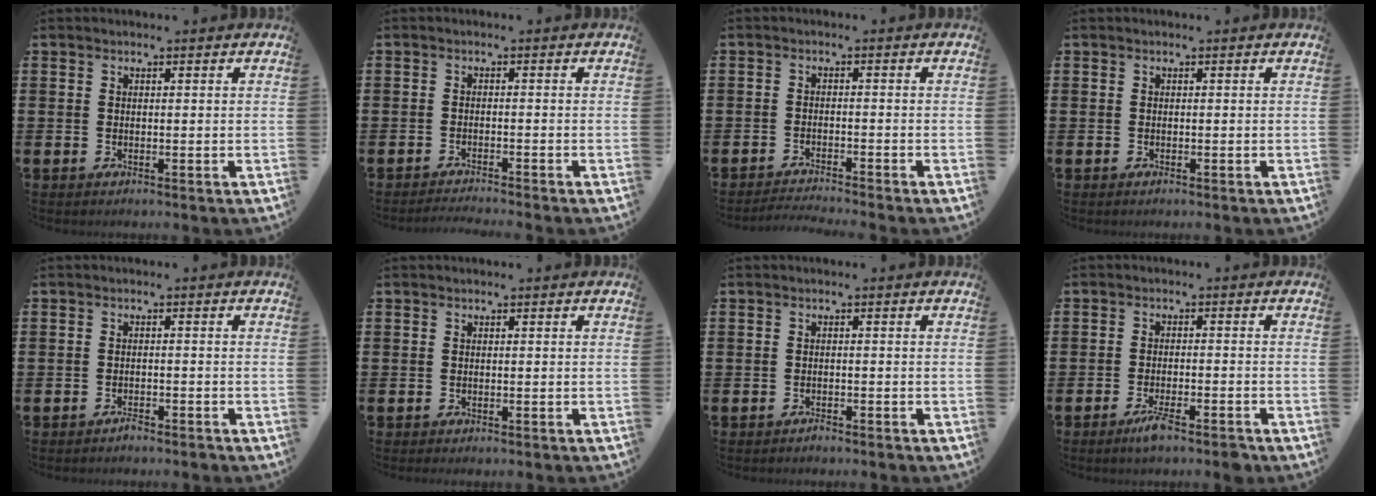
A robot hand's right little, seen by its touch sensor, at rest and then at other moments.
{"total": 1.2, "force": [-1.2, -0.3, 0.2], "torque": [-0.004, 0.000, -0.023]}
{"total": 1.6, "force": [-1.6, -0.3, 0.2], "torque": [-0.004, 0.003, -0.032]}
{"total": 0.0}
{"total": 1.2, "force": [-1.1, 0.2, 0.3], "torque": [-0.008, 0.000, -0.023]}
{"total": 0.0}
{"total": 0.8, "force": [-0.8, 0.1, 0.1], "torque": [-0.005, -0.001, -0.017]}
{"total": 3.4, "force": [-2.4, 0.2, 2.5], "torque": [-0.039, -0.001, -0.040]}